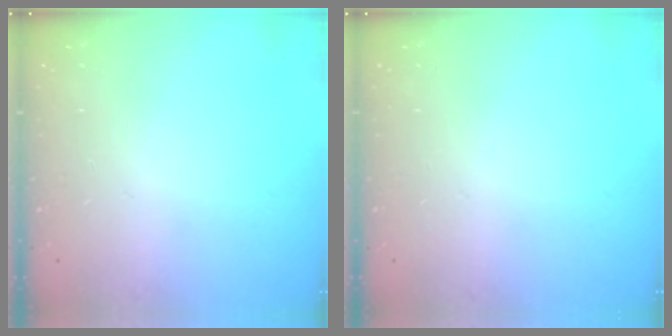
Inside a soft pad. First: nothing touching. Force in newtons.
{"total": 0.0}